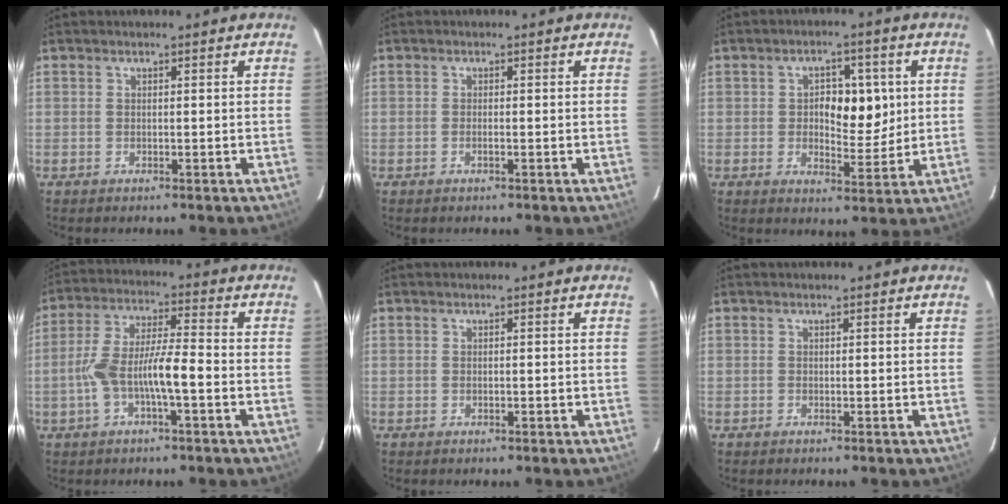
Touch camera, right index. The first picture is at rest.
{"total": 0.5, "force": [-0.2, 0.0, 0.5], "torque": [-0.012, 0.001, -0.001]}
{"total": 7.4, "force": [1.2, 3.9, 6.2], "torque": [-0.085, 0.010, 0.023]}
{"total": 9.2, "force": [-2.5, 1.8, 8.7], "torque": [-0.177, 0.024, -0.045]}
{"total": 0.0}
{"total": 0.0}